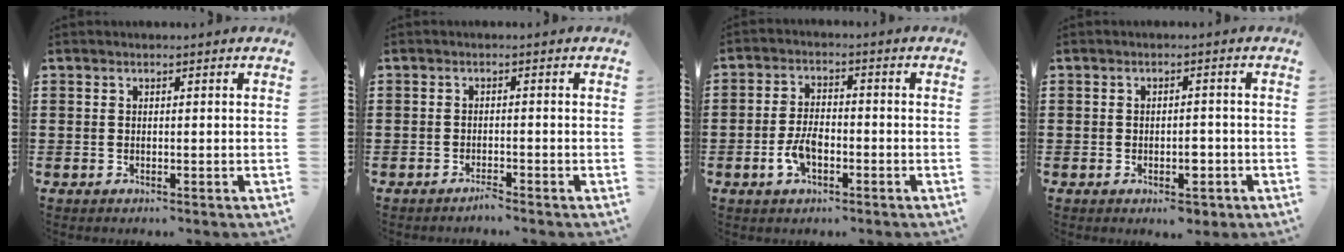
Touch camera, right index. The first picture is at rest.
{"total": 1.3, "force": [-1.2, -0.1, 0.4], "torque": [-0.009, 0.000, -0.024]}
{"total": 4.9, "force": [-1.9, 2.4, 3.8], "torque": [-0.085, 0.001, -0.038]}
{"total": 3.0, "force": [-1.4, 1.4, 2.2], "torque": [-0.037, 0.005, -0.026]}